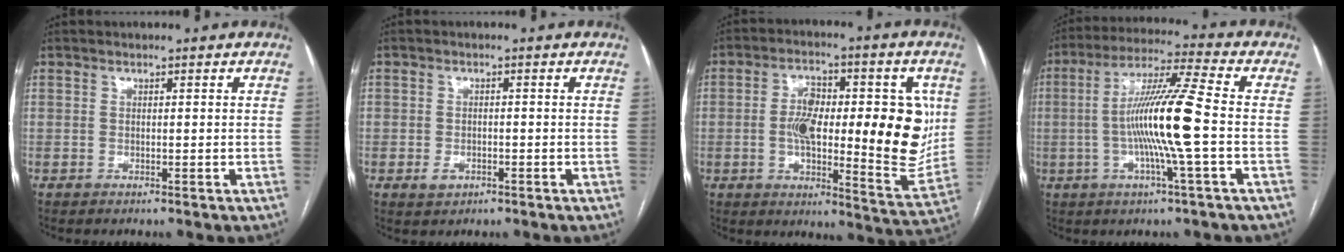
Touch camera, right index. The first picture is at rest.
{"total": 2.5, "force": [-1.0, 2.0, 0.9], "torque": [-0.013, 0.003, -0.008]}
{"total": 18.9, "force": [1.3, 6.6, 17.7], "torque": [-0.253, 0.005, 0.023]}
{"total": 13.0, "force": [-1.6, -0.9, 12.9], "torque": [-0.240, 0.003, -0.037]}